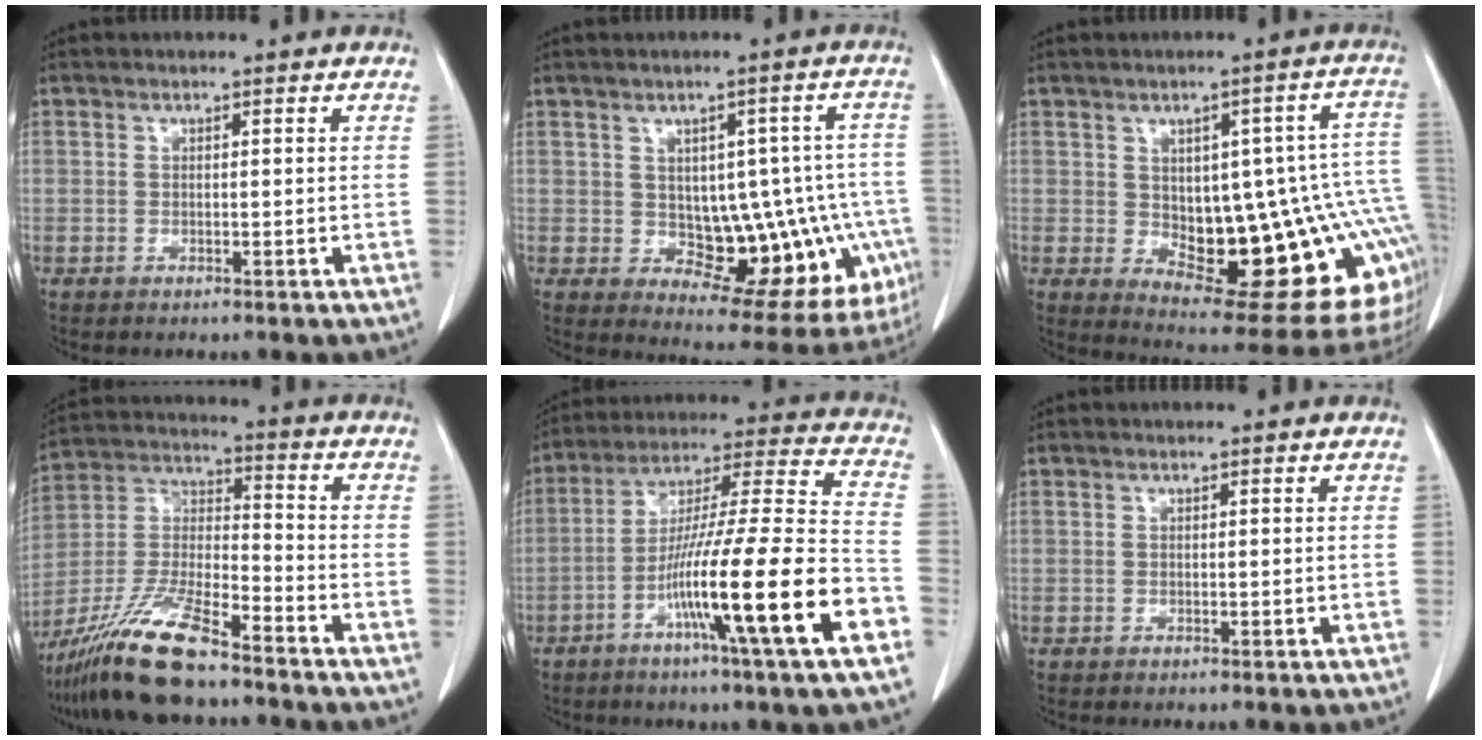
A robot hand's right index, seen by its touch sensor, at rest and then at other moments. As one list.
[{"total": 16.1, "force": [-2.3, 7.9, 13.8], "torque": [-0.130, 0.027, -0.004]}, {"total": 22.4, "force": [-2.8, 8.1, 20.7], "torque": [-0.182, 0.029, -0.009]}, {"total": 14.9, "force": [-11.3, 2.4, 9.5], "torque": [-0.200, -0.013, -0.209]}, {"total": 20.7, "force": [-8.5, -0.6, 18.8], "torque": [-0.305, -0.021, -0.149]}, {"total": 0.0}]